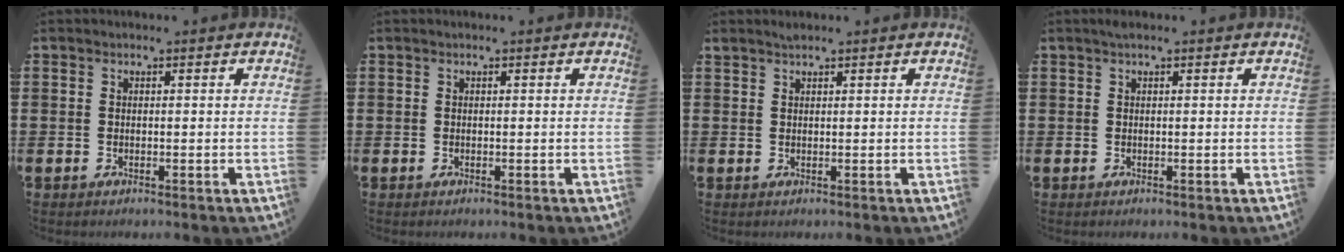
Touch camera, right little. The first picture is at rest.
{"total": 0.0}
{"total": 0.7, "force": [0.7, 0.0, 0.1], "torque": [0.007, -0.002, 0.011]}
{"total": 0.6, "force": [0.3, 0.1, 0.4], "torque": [-0.008, 0.004, 0.005]}